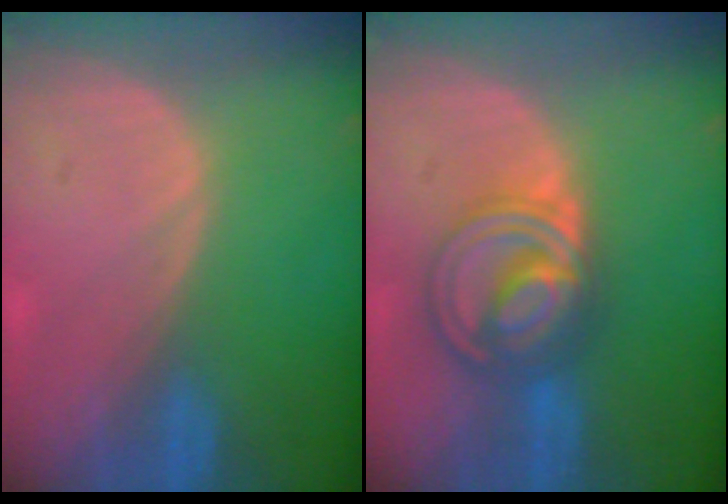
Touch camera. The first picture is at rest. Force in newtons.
{"total": 7.8, "press": 7.7, "slide": 0.5}